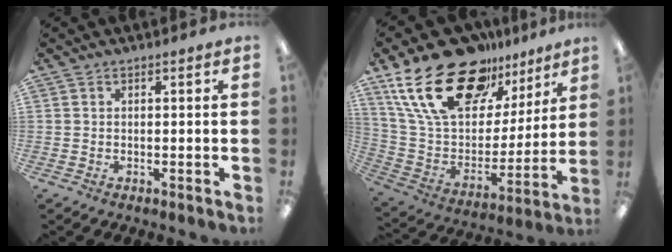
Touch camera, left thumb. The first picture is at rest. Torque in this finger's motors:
{"motor_torque": [0.63, 0.60, 1.41, -1.36, 0.19]}